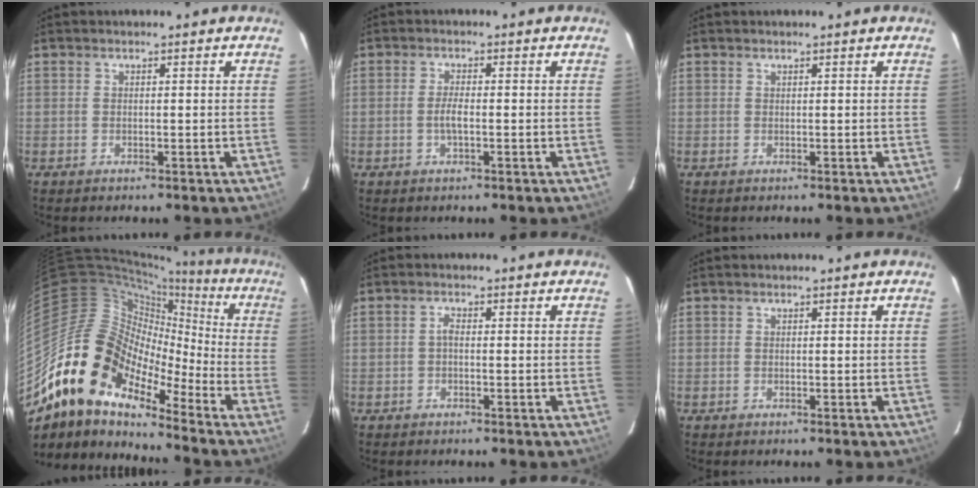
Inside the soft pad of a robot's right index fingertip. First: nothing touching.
{"total": 2.4, "force": [-0.7, 0.5, 2.3], "torque": [-0.045, -0.002, -0.012]}
{"total": 0.0}
{"total": 16.8, "force": [-10.9, 9.1, 9.0], "torque": [-0.150, 0.007, -0.225]}
{"total": 1.1, "force": [-0.3, 0.5, 0.9], "torque": [-0.018, 0.006, -0.008]}
{"total": 0.0}